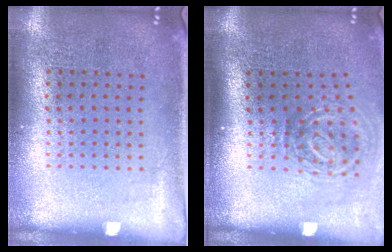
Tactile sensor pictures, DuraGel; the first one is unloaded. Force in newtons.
{"total": 2.1, "press": 1.3, "slide": 1.6}